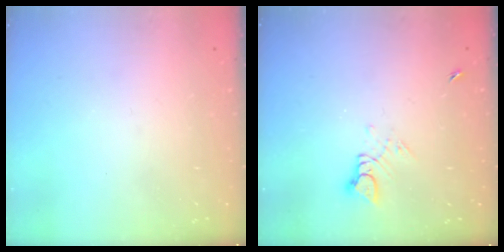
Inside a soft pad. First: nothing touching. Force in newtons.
{"total": 3.4, "press": 3.4, "slide": 0.3}